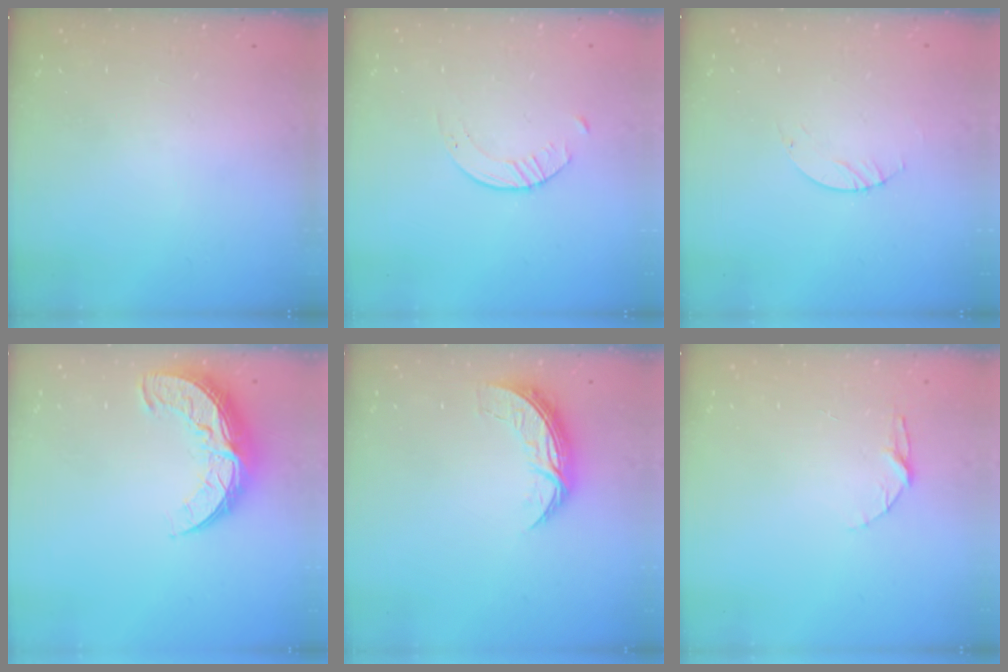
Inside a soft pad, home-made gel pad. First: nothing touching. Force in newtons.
{"total": 1.6, "press": 1.6, "slide": 0.3}
{"total": 0.9, "press": 0.8, "slide": 0.2}
{"total": 11.4, "press": 11.3, "slide": 0.8}
{"total": 7.8, "press": 7.8, "slide": 0.3}
{"total": 5.2, "press": 5.2, "slide": 0.6}